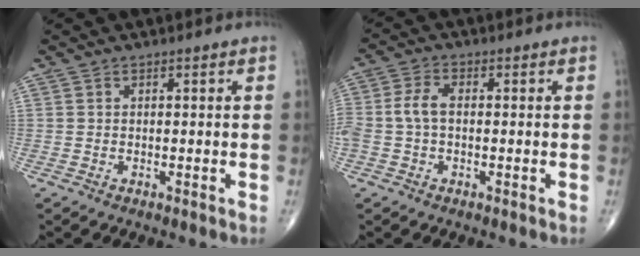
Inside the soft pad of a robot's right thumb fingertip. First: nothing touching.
{"total": 5.1, "force": [-0.4, 3.1, 4.0], "torque": [-0.101, 0.016, -0.012]}